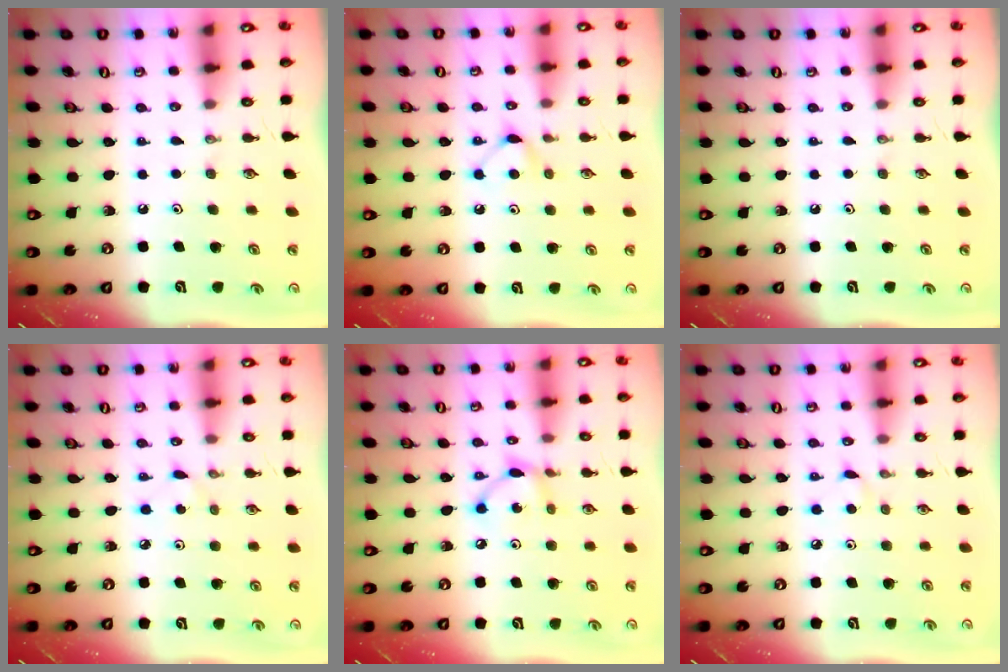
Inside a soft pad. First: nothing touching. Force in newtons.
{"total": 5.5, "press": 5.5, "slide": 0.8}
{"total": 0.0}
{"total": 2.9, "press": 2.9, "slide": 0.4}
{"total": 6.2, "press": 6.2, "slide": 0.2}
{"total": 3.6, "press": 3.6, "slide": 0.5}